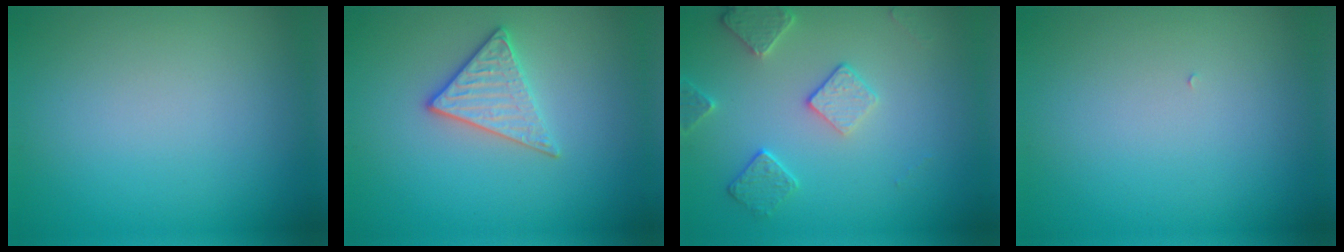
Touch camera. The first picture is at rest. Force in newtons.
{"total": 2.7, "press": 2.6, "slide": 1.0}
{"total": 2.8, "press": 2.7, "slide": 0.7}
{"total": 0.0}